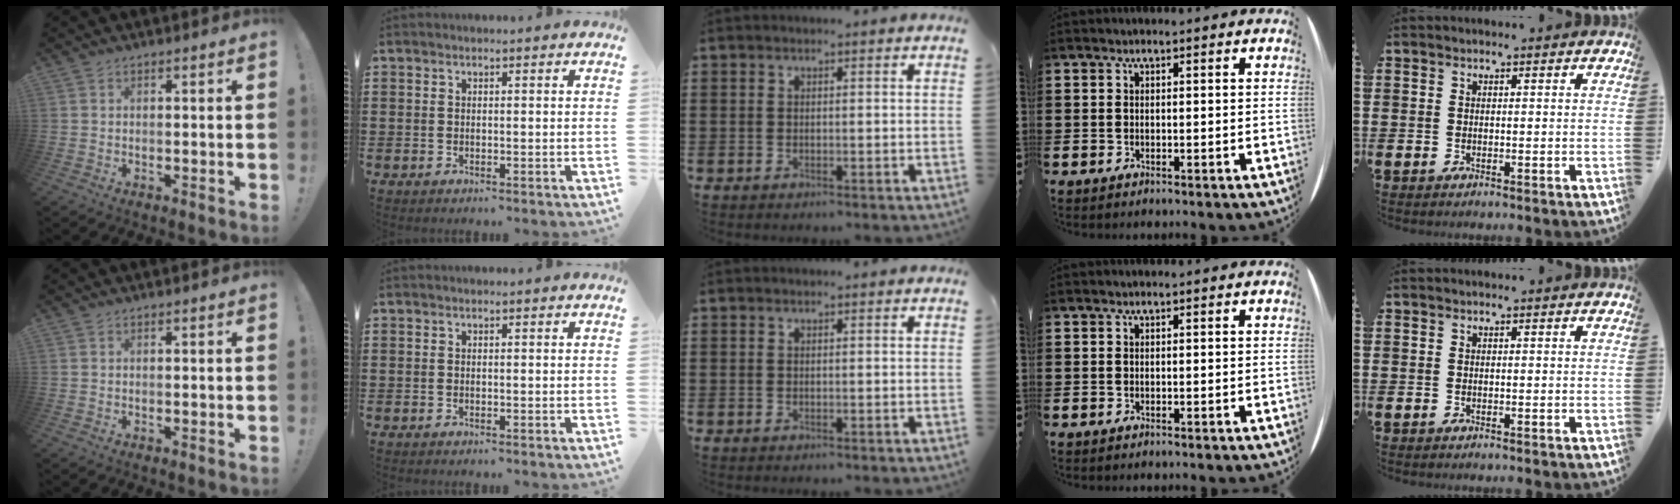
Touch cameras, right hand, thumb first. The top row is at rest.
{}